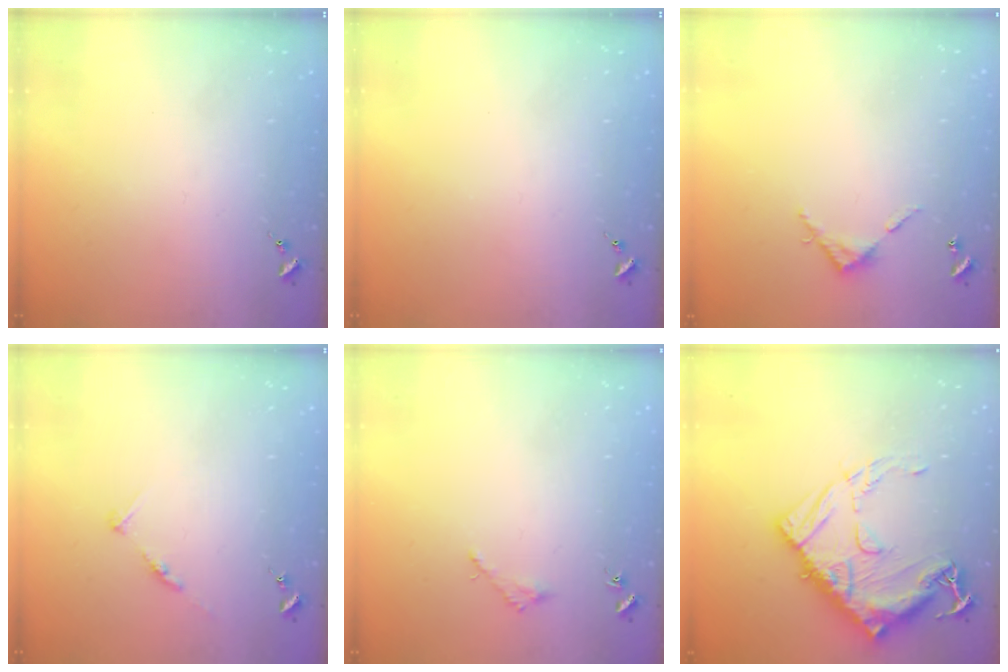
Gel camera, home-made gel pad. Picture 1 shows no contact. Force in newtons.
{"total": 0.0}
{"total": 4.5, "press": 4.5, "slide": 0.4}
{"total": 5.8, "press": 5.8, "slide": 0.6}
{"total": 1.6, "press": 1.6, "slide": 0.2}
{"total": 19.9, "press": 19.8, "slide": 1.7}